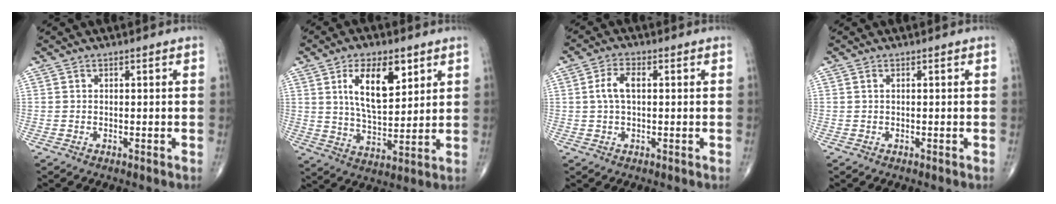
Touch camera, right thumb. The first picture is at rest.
{"total": 12.7, "force": [5.3, 5.9, 9.9], "torque": [-0.144, -0.029, 0.099]}
{"total": 4.7, "force": [0.7, 2.3, 4.0], "torque": [-0.087, 0.010, 0.011]}
{"total": 0.5, "force": [0.2, 0.2, 0.4], "torque": [-0.011, 0.005, 0.004]}